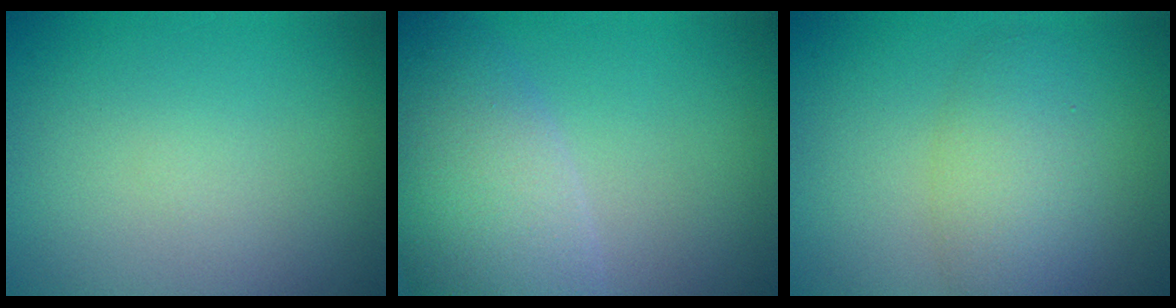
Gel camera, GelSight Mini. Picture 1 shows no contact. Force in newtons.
{"total": 7.9, "press": 7.8, "slide": 0.8}
{"total": 4.0, "press": 4.0, "slide": 0.2}